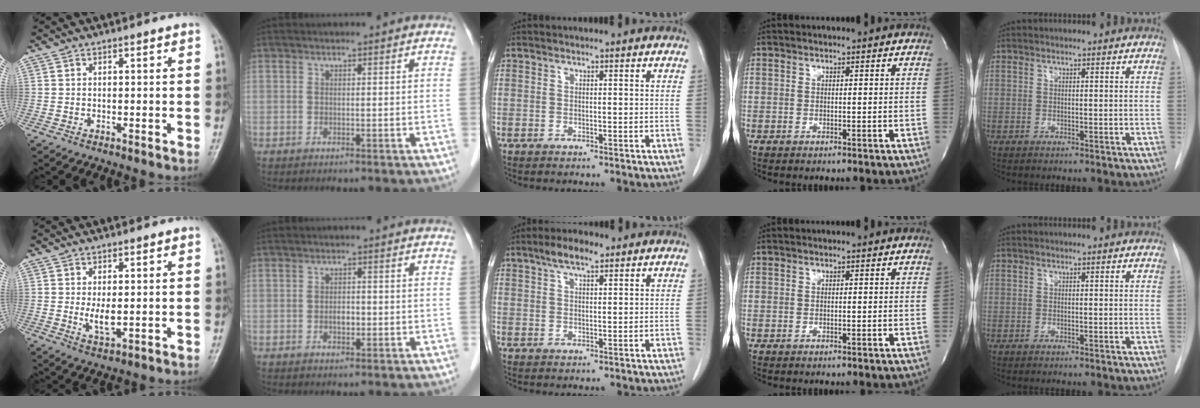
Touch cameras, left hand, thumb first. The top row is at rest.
{"thumb": {"total": 4.4, "force": [0.2, 2.0, 3.9], "torque": [-0.062, -0.012, 0.009]}, "index": {"total": 1.9, "force": [-0.5, 1.0, 1.4], "torque": [-0.023, 0.004, -0.007]}, "middle": {"total": 4.4, "force": [3.1, 1.3, 2.9], "torque": [-0.059, 0.011, 0.054]}}